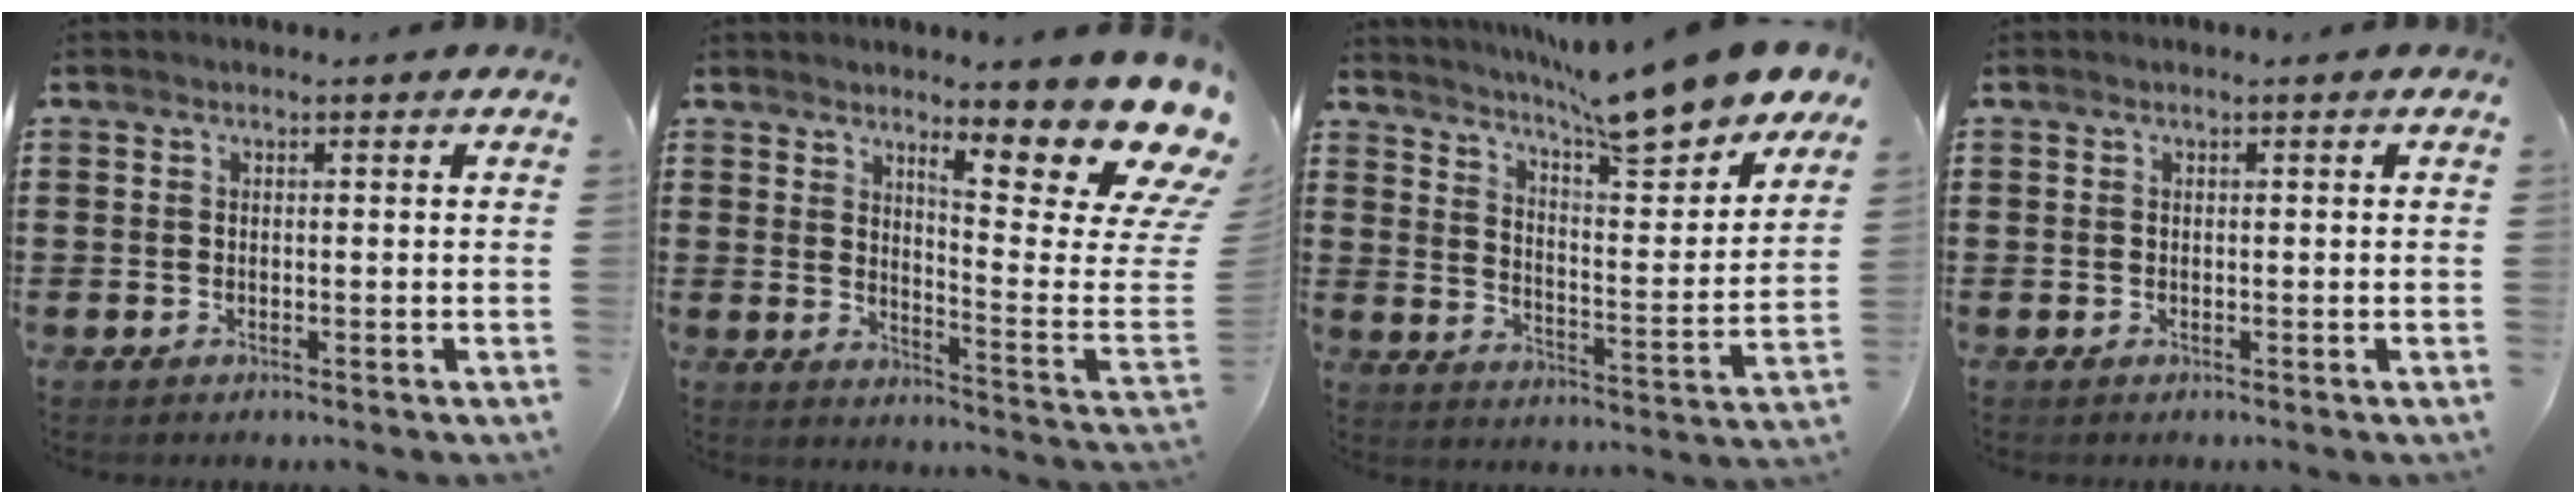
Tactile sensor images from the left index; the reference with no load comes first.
{"total": 14.0, "force": [9.1, 2.6, 10.3], "torque": [-0.157, -0.077, 0.144]}
{"total": 10.8, "force": [10.0, 0.1, 4.2], "torque": [-0.086, -0.075, 0.167]}
{"total": 0.0}